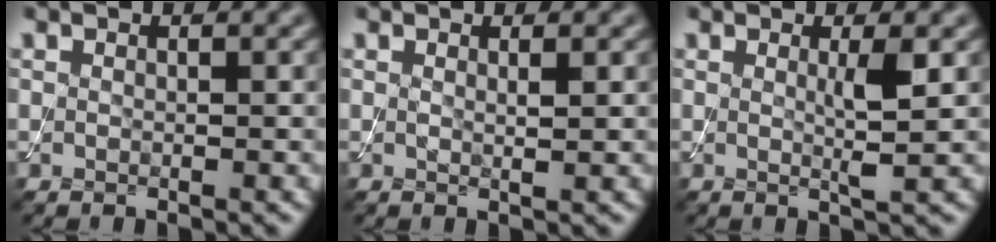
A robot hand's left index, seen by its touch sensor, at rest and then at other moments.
{"total": 0.8, "force": [0.4, 0.1, 0.7], "torque": [-0.011, -0.003, 0.004]}
{"total": 2.3, "force": [0.4, 0.2, 2.2], "torque": [-0.041, -0.005, 0.003]}